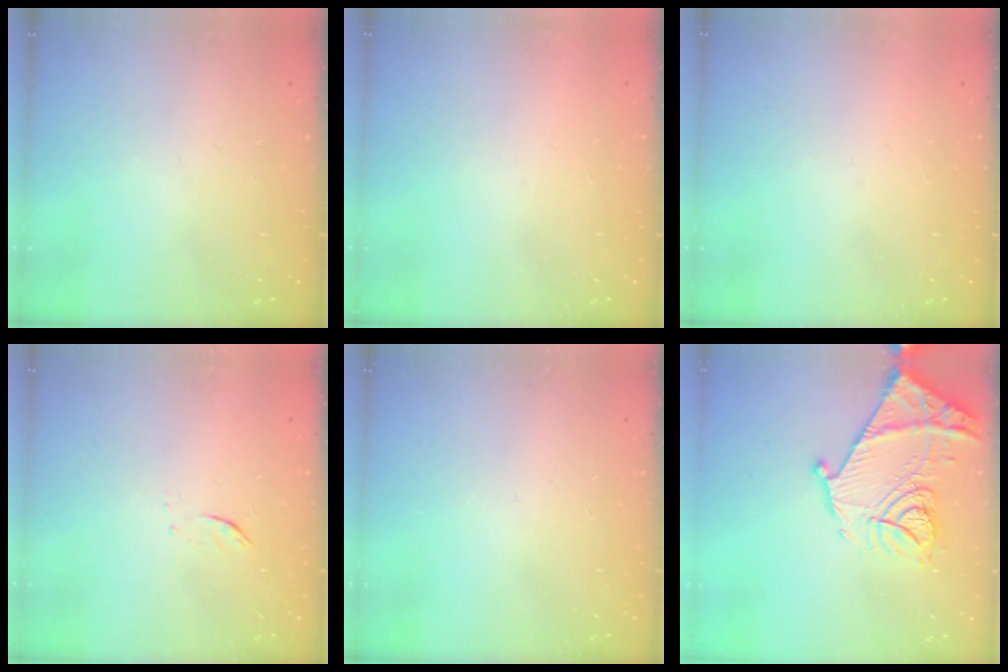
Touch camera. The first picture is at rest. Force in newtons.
{"total": 1.5, "press": 1.5, "slide": 0.1}
{"total": 1.5, "press": 1.5, "slide": 0.1}
{"total": 5.2, "press": 5.1, "slide": 0.7}
{"total": 0.0}
{"total": 18.1, "press": 18.0, "slide": 1.6}